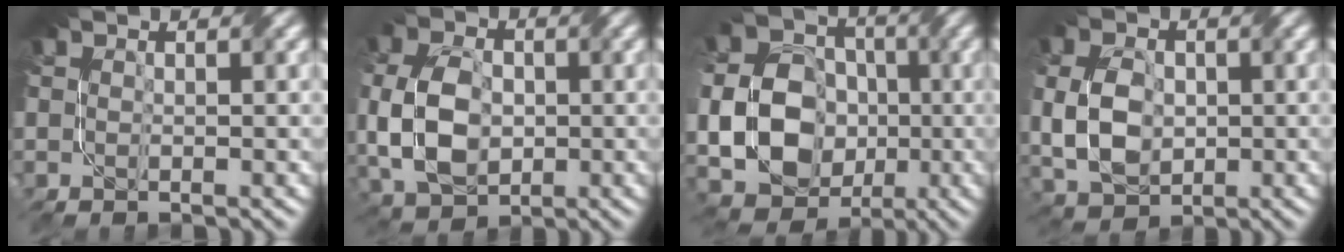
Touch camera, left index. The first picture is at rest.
{"total": 7.1, "force": [-1.4, 4.7, 5.2], "torque": [-0.119, -0.004, -0.037]}
{"total": 13.6, "force": [-2.5, 11.4, 7.0], "torque": [-0.139, -0.026, -0.055]}
{"total": 5.9, "force": [-1.0, 4.0, 4.2], "torque": [-0.098, -0.004, -0.022]}